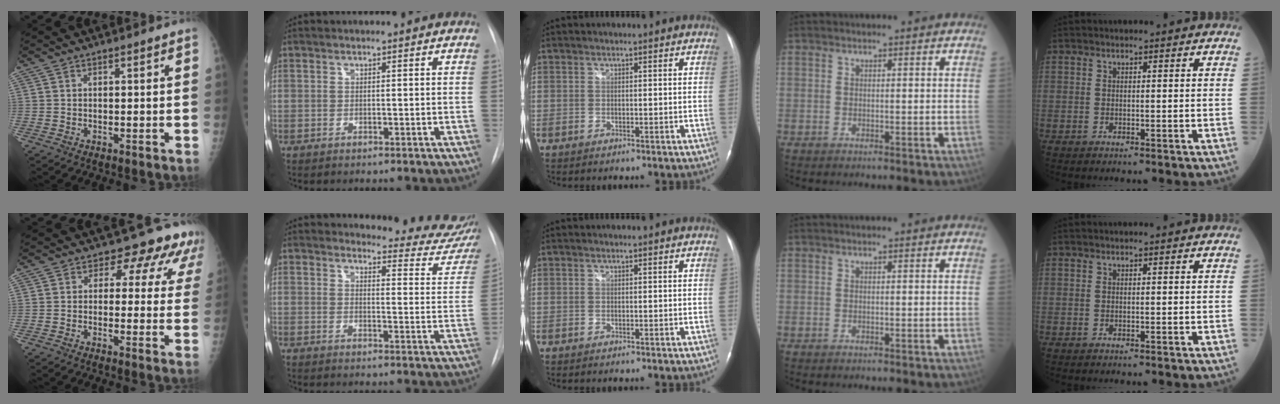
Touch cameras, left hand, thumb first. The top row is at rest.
{"thumb": {"total": 8.8, "force": [5.7, 5.6, 3.6], "torque": [0.006, -0.016, 0.043]}, "index": {"total": 12.4, "force": [12.1, 2.4, 1.8], "torque": [0.008, -0.079, 0.107]}}